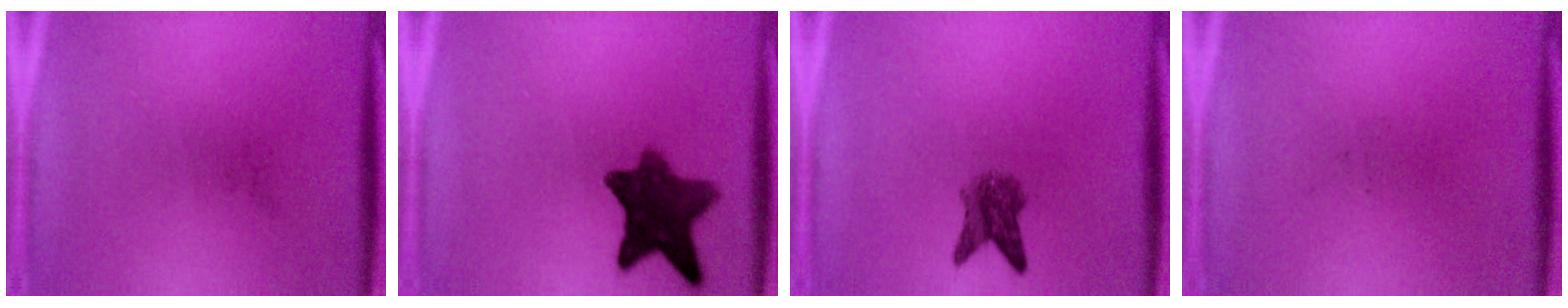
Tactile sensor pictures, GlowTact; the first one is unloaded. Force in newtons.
{"total": 9.9}
{"total": 4.0}
{"total": 0.0}